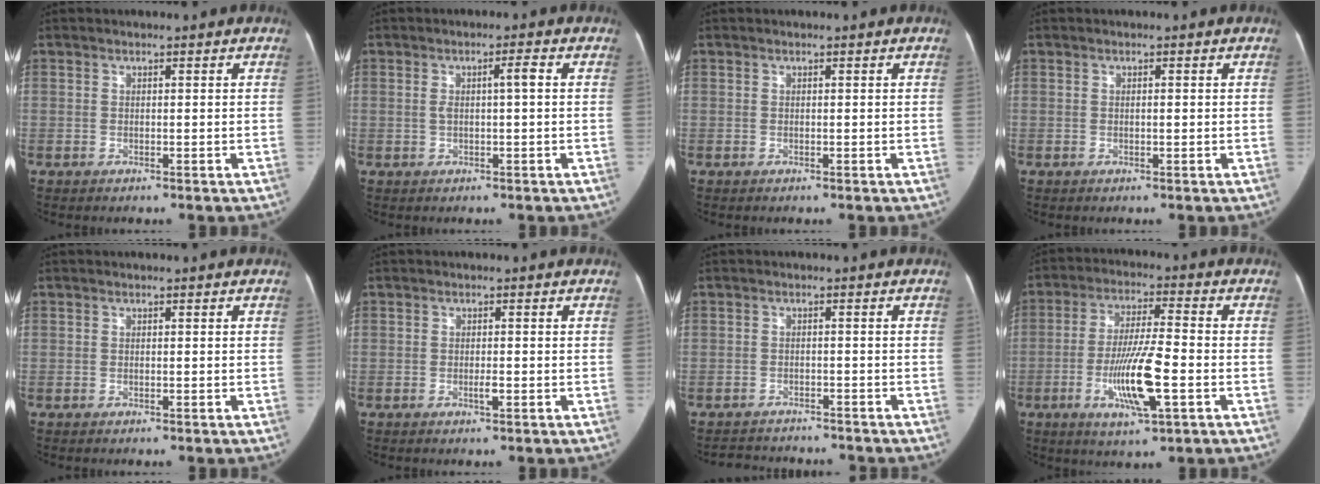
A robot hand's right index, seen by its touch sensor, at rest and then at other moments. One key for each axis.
{"total": 3.1, "fx": 0.3, "fy": 0.5, "fz": 3.1, "tx": -0.057, "ty": 0.014, "tz": 0.008}
{"total": 0.0}
{"total": 0.8, "fx": 0.0, "fy": 0.3, "fz": 0.8, "tx": -0.015, "ty": 0.002, "tz": 0.000}
{"total": 0.0}
{"total": 1.4, "fx": -0.5, "fy": 0.4, "fz": 1.3, "tx": -0.023, "ty": 0.001, "tz": -0.009}
{"total": 6.3, "fx": -6.0, "fy": 1.9, "fz": 0.7, "tx": -0.007, "ty": 0.008, "tz": -0.085}
{"total": 11.8, "fx": -3.6, "fy": 1.6, "fz": 11.1, "tx": -0.210, "ty": -0.008, "tz": -0.062}